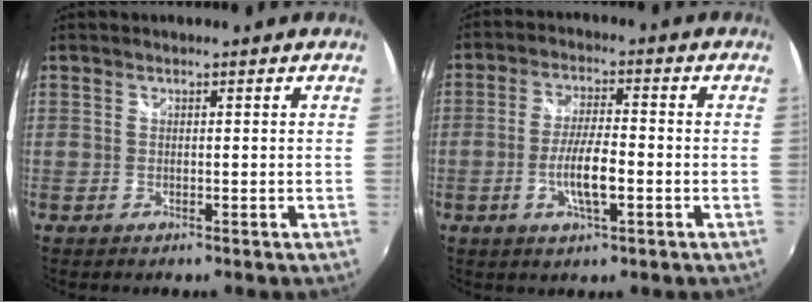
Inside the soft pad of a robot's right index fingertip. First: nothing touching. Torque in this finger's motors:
{"motor_torque": [0.74, -0.34, 0.47, 0.10]}